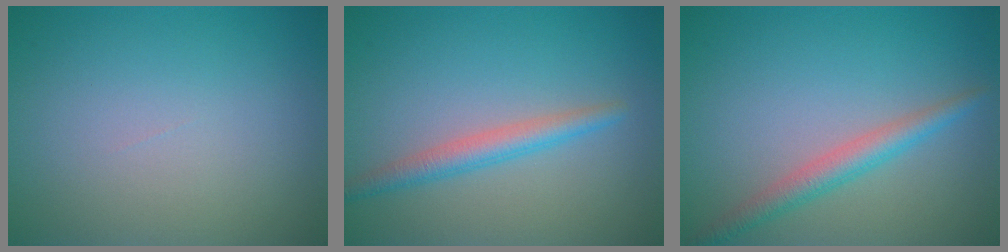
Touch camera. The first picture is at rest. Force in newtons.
{"total": 2.5, "press": 2.5, "slide": 0.0}
{"total": 2.8, "press": 2.8, "slide": 0.1}